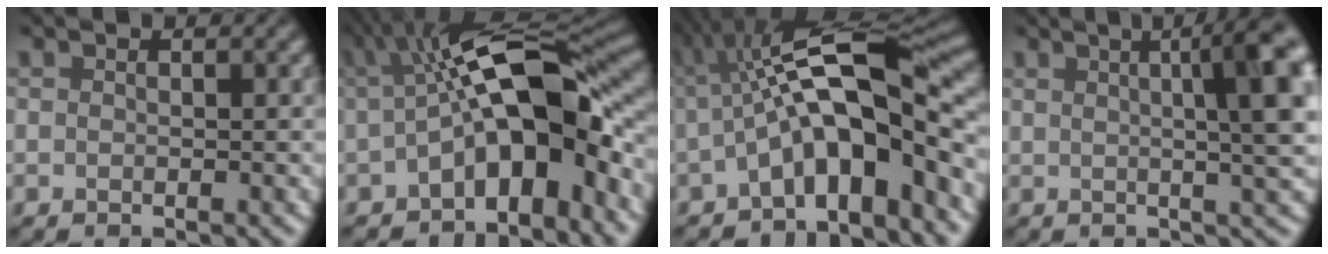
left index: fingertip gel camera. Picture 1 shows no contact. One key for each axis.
{"total": 10.1, "fx": -1.1, "fy": 3.6, "fz": 9.3, "tx": -0.127, "ty": 0.014, "tz": -0.029}
{"total": 10.5, "fx": -2.0, "fy": 3.1, "fz": 9.8, "tx": -0.149, "ty": 0.019, "tz": -0.045}
{"total": 10.2, "fx": 2.4, "fy": 2.9, "fz": 9.5, "tx": -0.083, "ty": 0.022, "tz": 0.019}